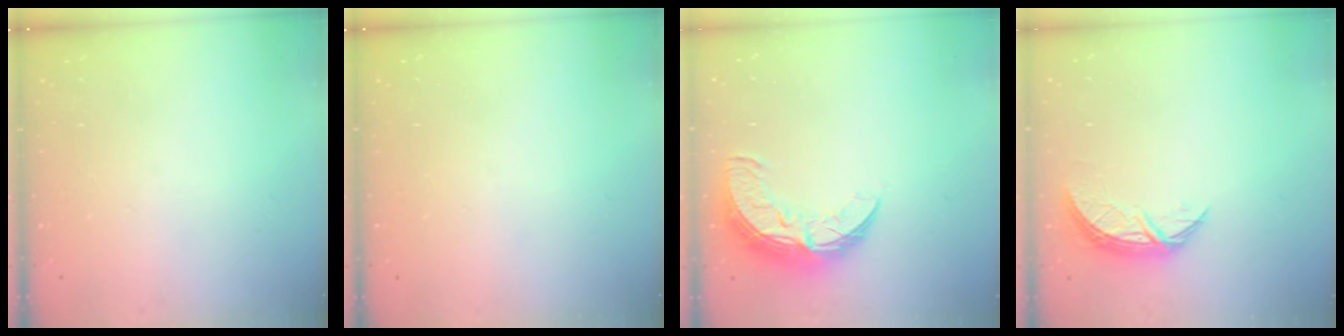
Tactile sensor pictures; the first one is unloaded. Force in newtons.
{"total": 0.0}
{"total": 12.2, "press": 12.2, "slide": 1.1}
{"total": 7.3, "press": 7.3, "slide": 0.5}